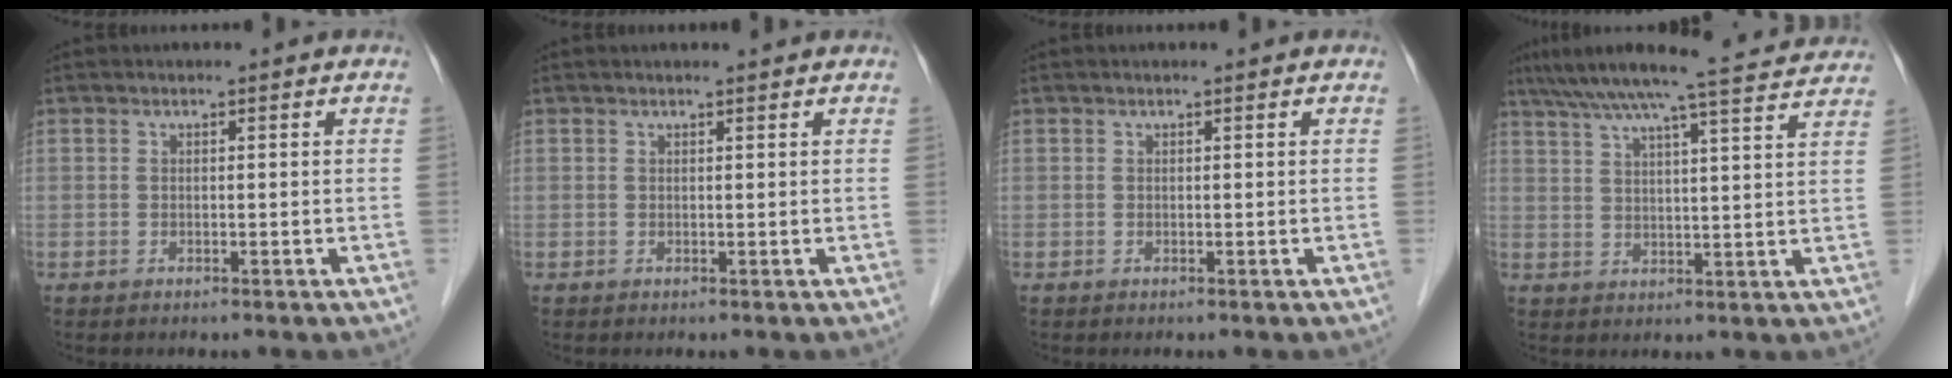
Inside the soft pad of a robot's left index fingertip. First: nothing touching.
{"total": 1.7, "force": [1.6, 0.0, 0.6], "torque": [-0.009, 0.010, 0.024]}
{"total": 0.5, "force": [0.5, 0.0, 0.2], "torque": [-0.007, 0.006, 0.008]}
{"total": 18.7, "force": [16.9, 0.3, 8.0], "torque": [-0.137, 0.018, 0.226]}